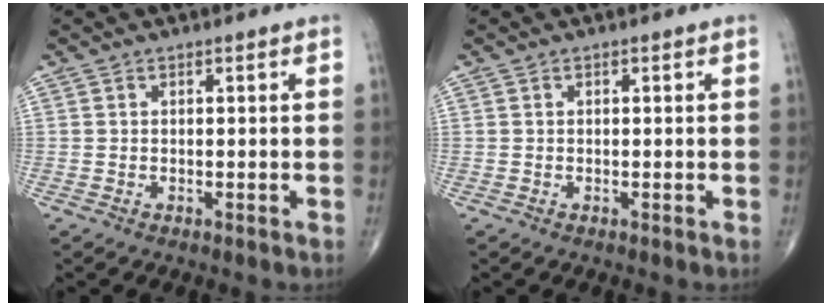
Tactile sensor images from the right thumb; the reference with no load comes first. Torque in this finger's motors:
{"motor_torque": [-0.18, -0.07, -0.25, -0.21, 0.00]}